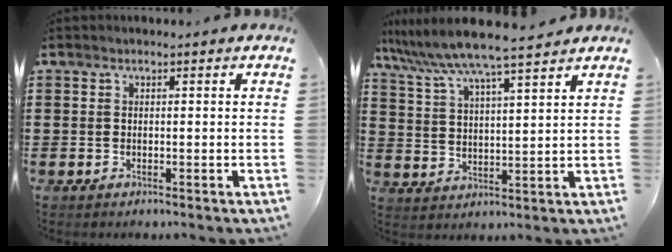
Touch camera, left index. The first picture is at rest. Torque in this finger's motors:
{"motor_torque": [1.40, -0.74, 0.32, 0.21]}